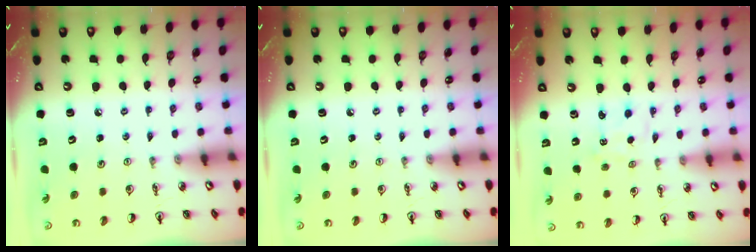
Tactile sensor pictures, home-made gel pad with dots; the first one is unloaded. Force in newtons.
{"total": 0.0}
{"total": 2.1, "press": 2.1, "slide": 0.2}